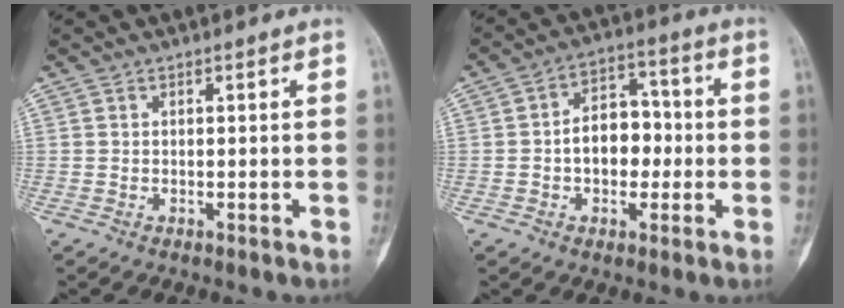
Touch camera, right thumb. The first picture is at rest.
{"total": 9.9, "force": [-0.9, 6.8, 7.1], "torque": [-0.073, 0.032, -0.023]}